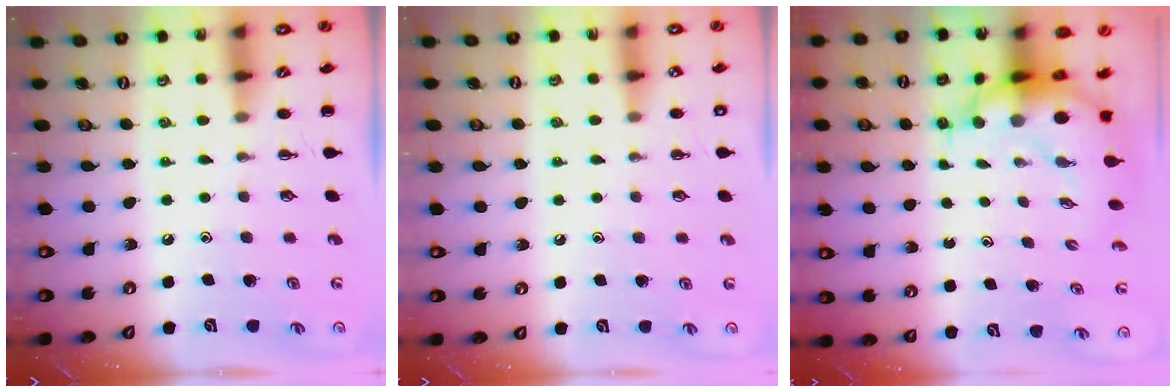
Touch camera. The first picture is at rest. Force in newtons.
{"total": 1.4, "press": 1.4, "slide": 0.1}
{"total": 7.4, "press": 7.2, "slide": 1.9}